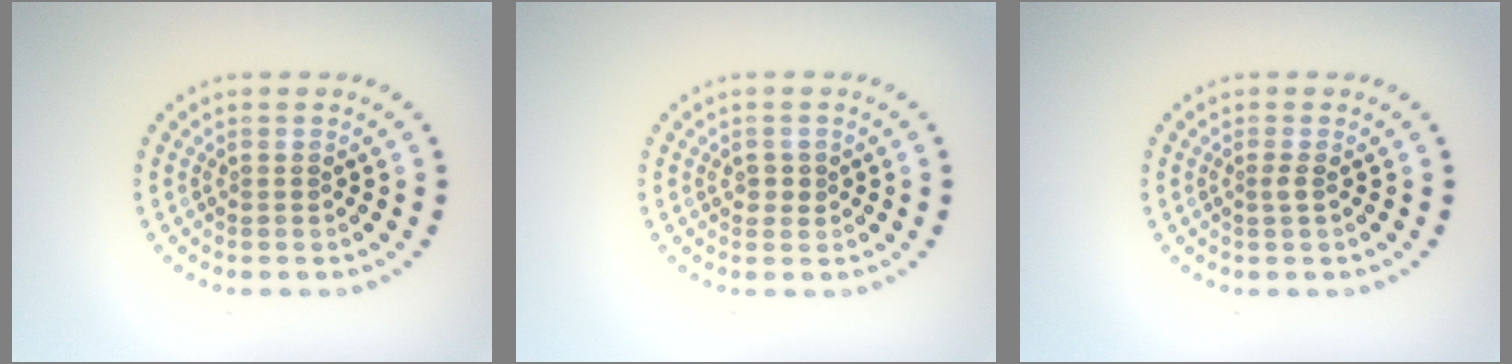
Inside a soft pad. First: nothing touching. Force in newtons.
{"total": 1.2, "press": 1.1, "slide": 0.3}
{"total": 0.8, "press": 0.5, "slide": 0.6}